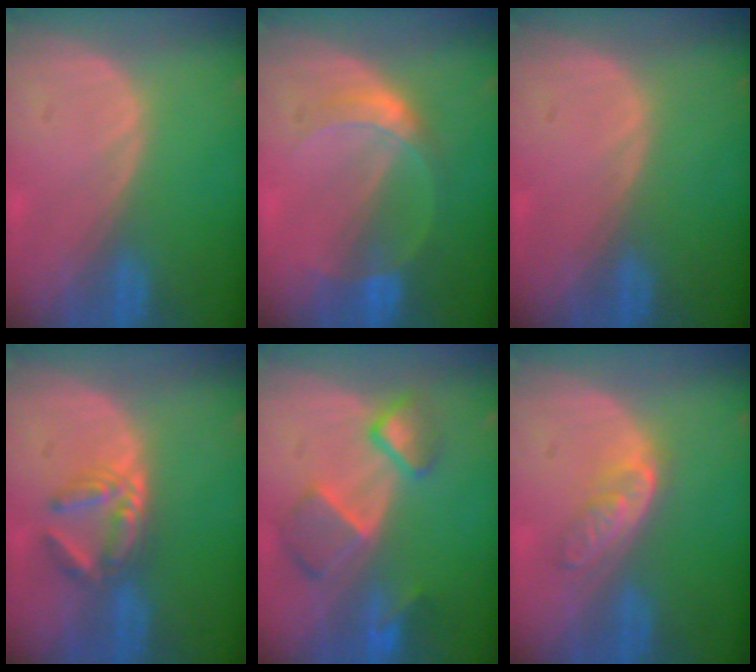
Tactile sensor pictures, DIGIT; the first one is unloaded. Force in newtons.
{"total": 4.9, "press": 4.9, "slide": 0.6}
{"total": 0.0}
{"total": 5.8, "press": 4.9, "slide": 3.1}
{"total": 7.6, "press": 6.7, "slide": 3.5}
{"total": 4.8, "press": 4.1, "slide": 2.5}